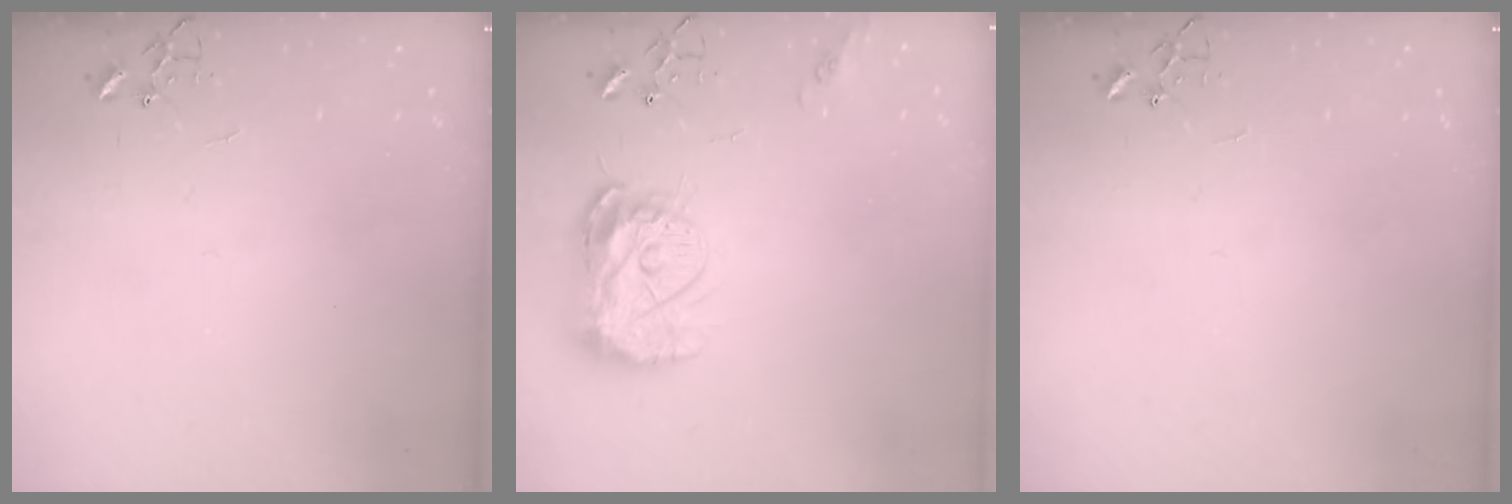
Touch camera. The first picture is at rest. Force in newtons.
{"total": 13.9, "press": 13.8, "slide": 1.4}
{"total": 0.0}